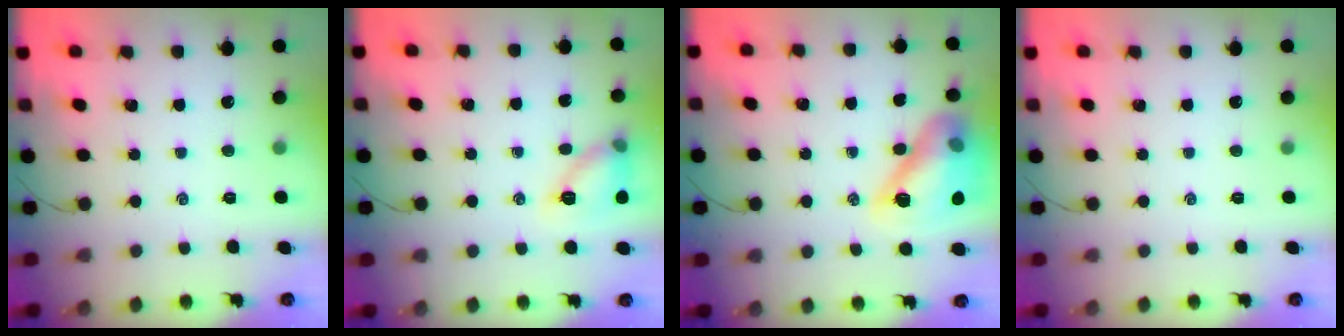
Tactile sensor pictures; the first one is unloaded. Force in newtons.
{"total": 11.3, "press": 11.3, "slide": 0.4}
{"total": 16.3, "press": 16.1, "slide": 2.6}
{"total": 0.0}